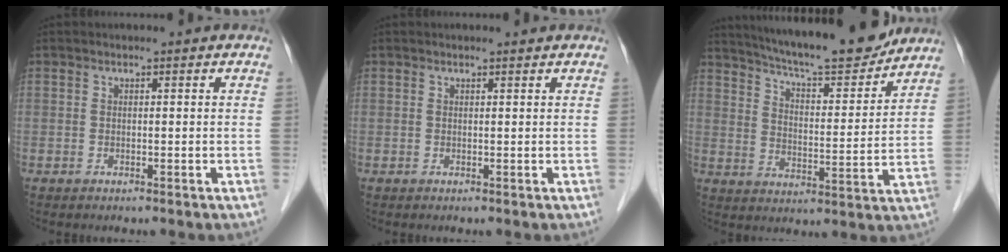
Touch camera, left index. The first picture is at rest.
{"total": 0.8, "force": [0.7, -0.1, 0.2], "torque": [-0.010, 0.001, 0.012]}
{"total": 17.0, "force": [15.4, 1.6, 7.0], "torque": [-0.115, -0.008, 0.229]}